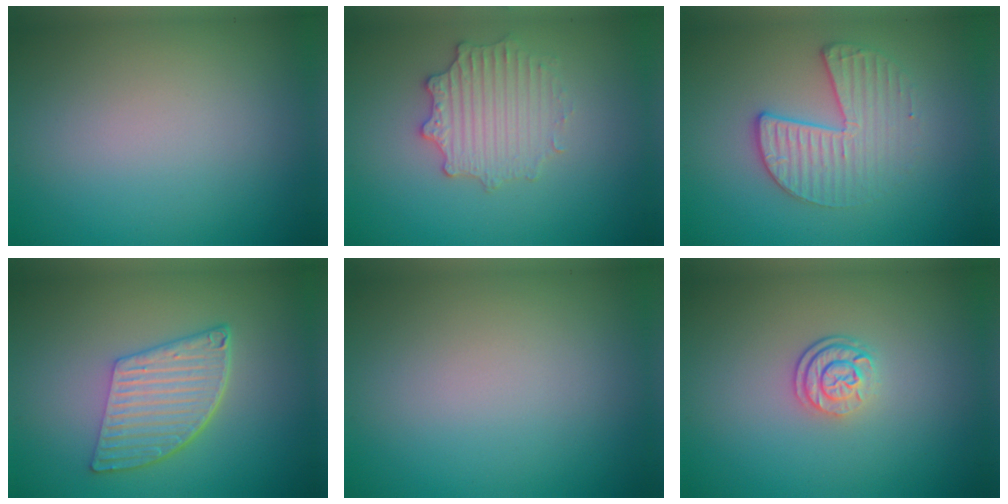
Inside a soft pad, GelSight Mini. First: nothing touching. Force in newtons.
{"total": 2.9, "press": 2.9, "slide": 0.6}
{"total": 3.3, "press": 3.0, "slide": 1.3}
{"total": 6.1, "press": 4.3, "slide": 4.3}
{"total": 0.0}
{"total": 2.5, "press": 1.9, "slide": 1.7}